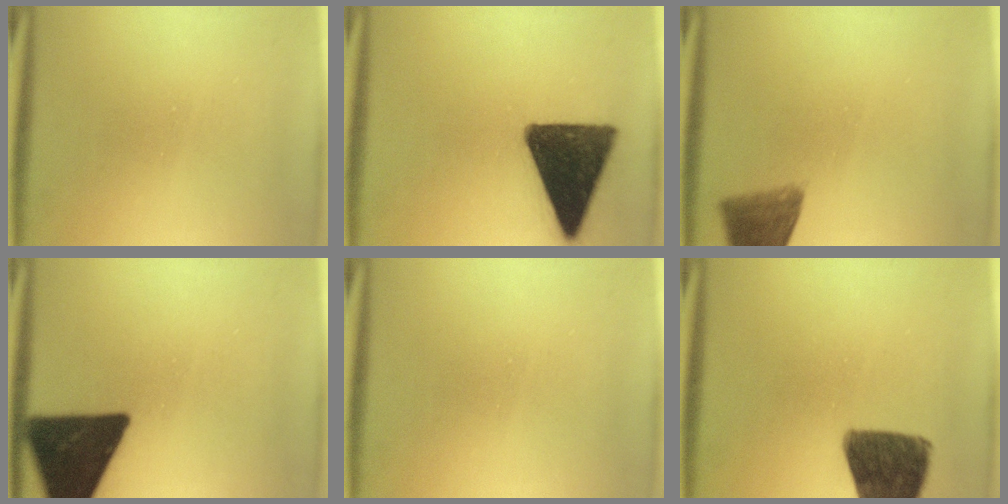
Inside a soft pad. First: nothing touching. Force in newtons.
{"total": 15.6}
{"total": 6.4}
{"total": 15.9}
{"total": 0.0}
{"total": 12.4}